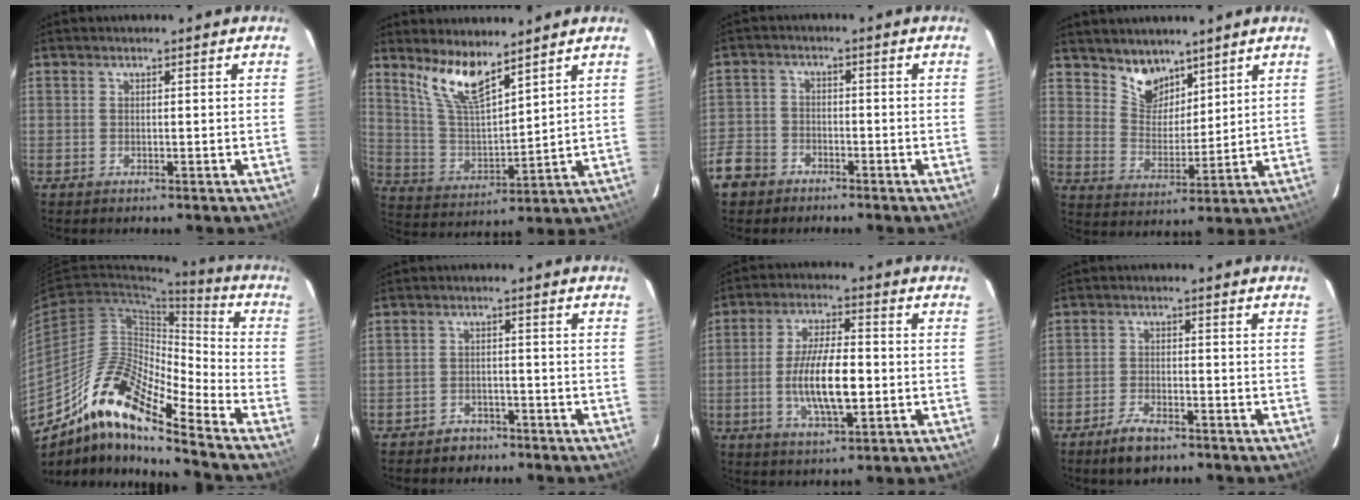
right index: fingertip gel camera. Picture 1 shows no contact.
{"total": 10.4, "force": [7.9, 2.2, 6.3], "torque": [-0.126, -0.006, 0.166]}
{"total": 8.4, "force": [-5.0, 6.4, 2.3], "torque": [-0.075, 0.019, -0.095]}
{"total": 7.5, "force": [6.1, 3.8, 2.3], "torque": [-0.034, 0.000, 0.118]}
{"total": 16.0, "force": [-11.7, 2.4, 10.6], "torque": [-0.177, 0.005, -0.232]}
{"total": 4.3, "force": [-3.4, 2.5, 0.4], "torque": [-0.023, 0.017, -0.052]}
{"total": 11.4, "force": [-2.0, 3.9, 10.6], "torque": [-0.203, -0.004, -0.032]}
{"total": 5.5, "force": [-4.2, 2.0, 2.9], "torque": [-0.076, -0.002, -0.076]}